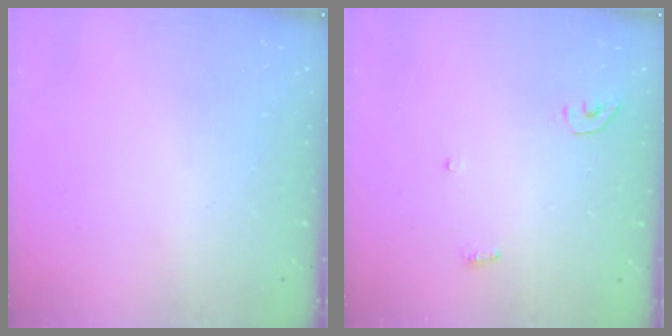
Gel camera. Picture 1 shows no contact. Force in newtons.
{"total": 3.4, "press": 3.4, "slide": 0.3}